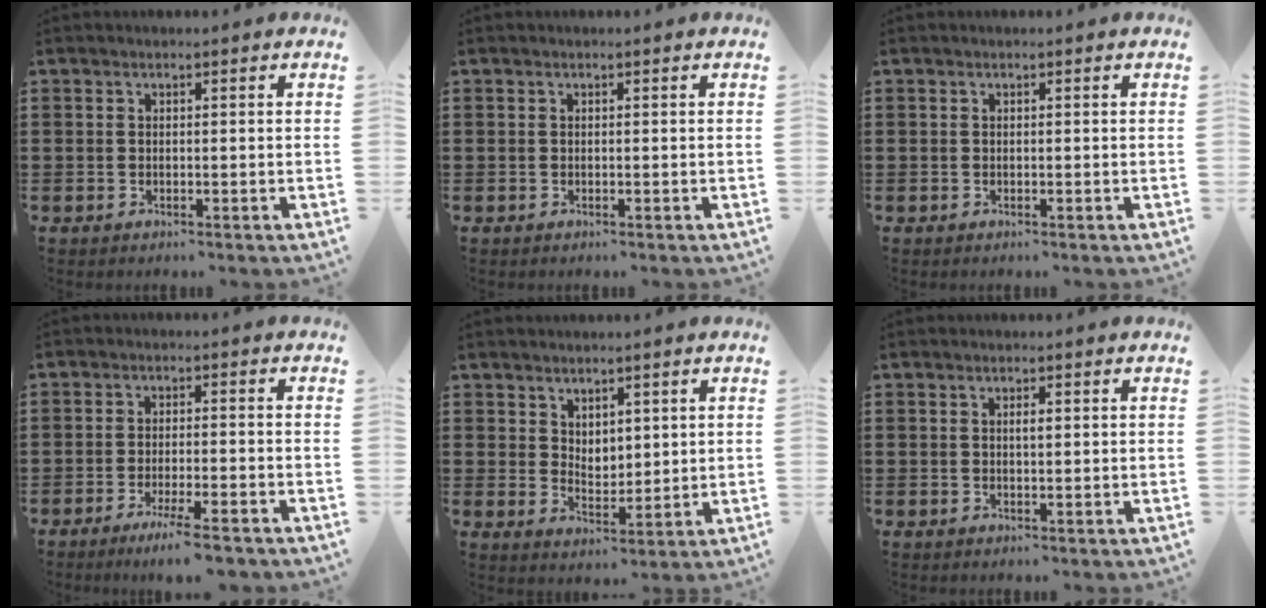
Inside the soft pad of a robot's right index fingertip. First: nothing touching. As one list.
[{"total": 0.0}, {"total": 0.0}, {"total": 4.8, "force": [-3.7, -0.1, 3.1], "torque": [-0.056, -0.011, -0.066]}, {"total": 3.5, "force": [3.0, 1.9, 0.4], "torque": [-0.017, 0.000, 0.057]}, {"total": 1.1, "force": [0.2, 0.3, 1.0], "torque": [-0.021, 0.002, 0.003]}]